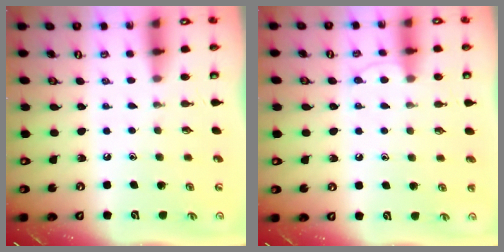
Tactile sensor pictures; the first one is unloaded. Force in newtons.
{"total": 7.2, "press": 7.1, "slide": 0.7}